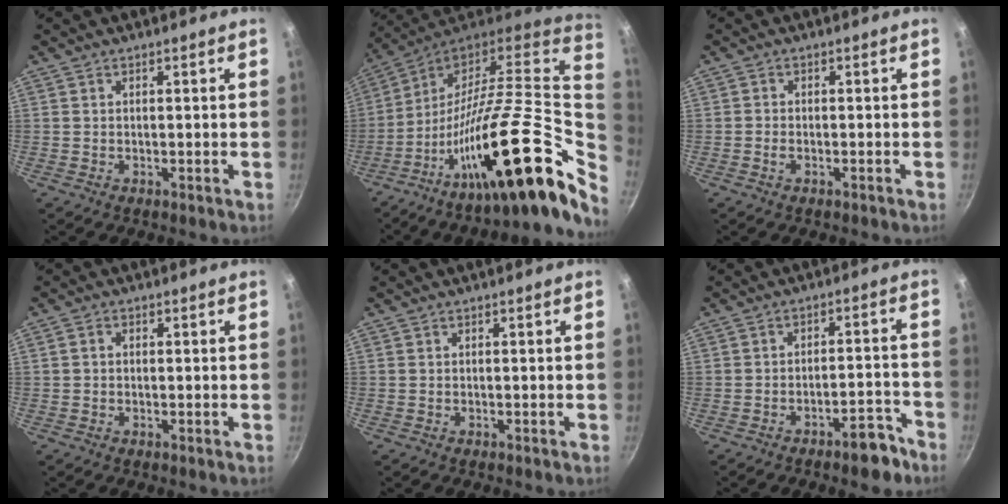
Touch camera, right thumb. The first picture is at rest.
{"total": 28.5, "force": [-1.1, 6.9, 27.7], "torque": [-0.430, -0.030, -0.028]}
{"total": 1.2, "force": [-0.7, 0.6, 0.8], "torque": [-0.022, 0.005, -0.017]}
{"total": 1.1, "force": [0.0, 0.9, 0.7], "torque": [-0.015, 0.006, -0.001]}
{"total": 0.0}
{"total": 6.5, "force": [-4.7, 2.2, 4.0], "torque": [-0.033, 0.051, -0.054]}